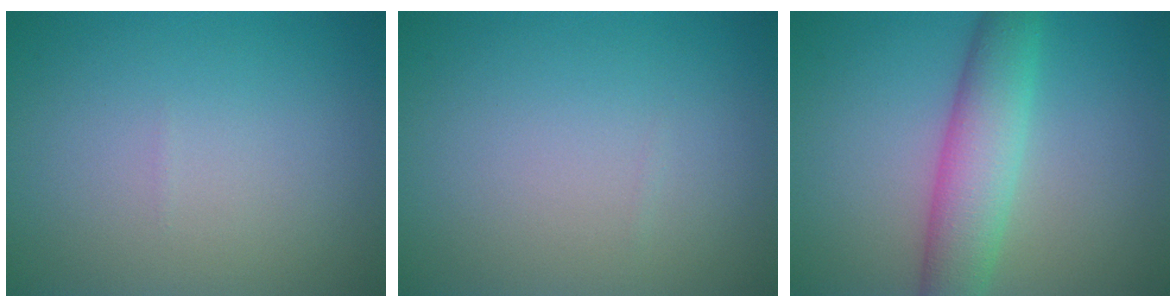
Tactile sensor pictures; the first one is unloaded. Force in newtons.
{"total": 0.0}
{"total": 5.4, "press": 5.4, "slide": 0.2}